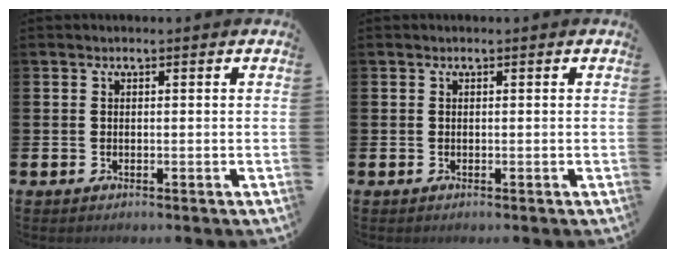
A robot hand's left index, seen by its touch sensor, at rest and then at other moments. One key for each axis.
{"total": 0.0}